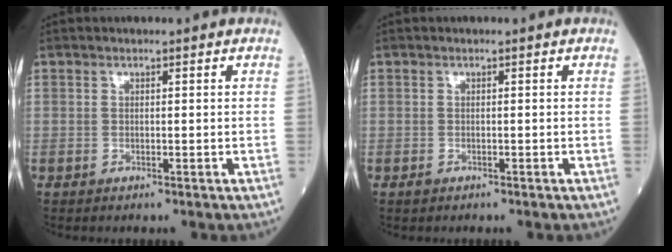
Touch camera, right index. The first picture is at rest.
{"total": 0.6, "force": [-0.5, 0.3, 0.1], "torque": [-0.003, 0.000, -0.008]}